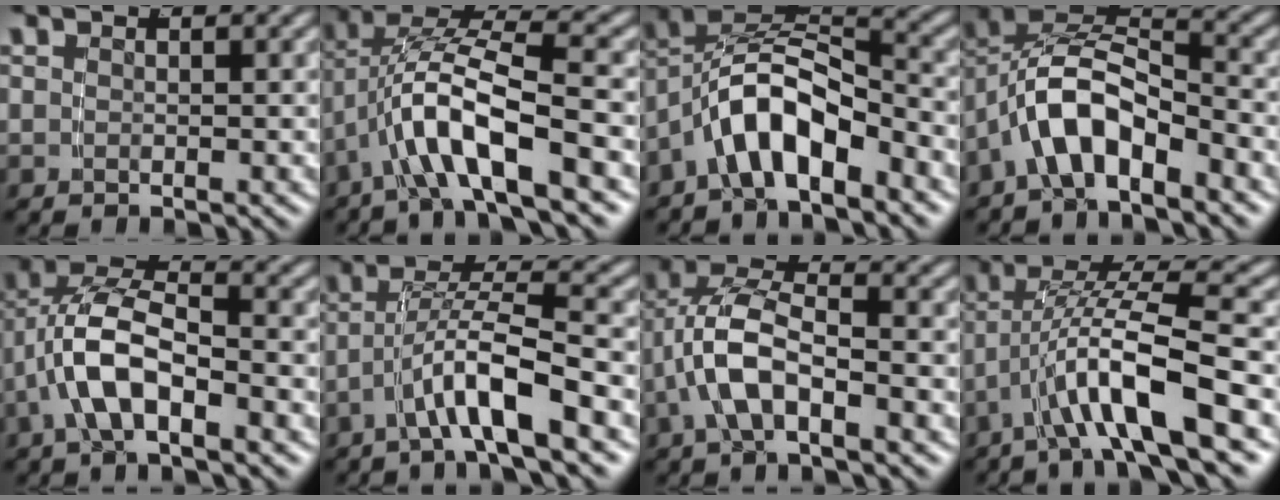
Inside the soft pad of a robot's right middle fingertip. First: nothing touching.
{"total": 6.9, "force": [-0.5, 3.3, 6.0], "torque": [-0.129, -0.003, -0.006]}
{"total": 8.3, "force": [-1.7, 5.9, 5.7], "torque": [-0.116, -0.009, -0.031]}
{"total": 7.6, "force": [-1.5, 5.5, 5.0], "torque": [-0.119, -0.018, -0.026]}
{"total": 6.8, "force": [-0.2, 4.2, 5.3], "torque": [-0.117, -0.010, -0.005]}
{"total": 4.6, "force": [-2.2, 0.4, 4.0], "torque": [-0.071, 0.002, -0.034]}
{"total": 5.7, "force": [0.1, 3.3, 4.7], "torque": [-0.103, -0.003, -0.002]}
{"total": 5.6, "force": [-1.0, 1.4, 5.3], "torque": [-0.107, -0.002, -0.012]}